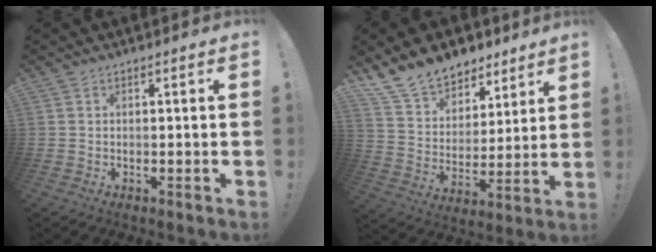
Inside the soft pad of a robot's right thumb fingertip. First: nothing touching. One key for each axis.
{"total": 14.4, "fx": 11.5, "fy": 7.9, "fz": 3.4, "tx": -0.070, "ty": -0.083, "tz": 0.218}